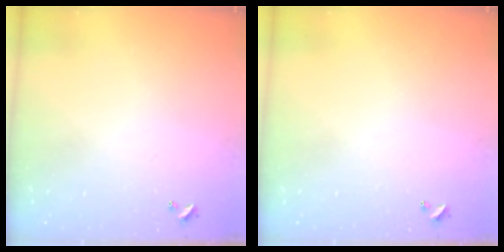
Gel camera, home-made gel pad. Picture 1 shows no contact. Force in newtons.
{"total": 0.0}